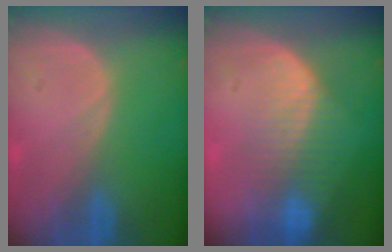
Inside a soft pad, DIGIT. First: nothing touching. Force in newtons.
{"total": 8.4, "press": 7.2, "slide": 4.4}